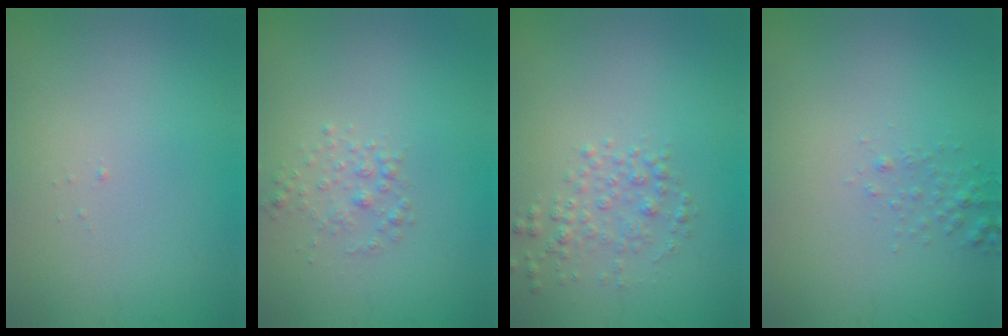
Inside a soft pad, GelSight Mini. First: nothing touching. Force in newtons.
{"total": 1.3, "press": 1.3, "slide": 0.0}
{"total": 1.9, "press": 1.9, "slide": 0.0}
{"total": 0.9, "press": 0.9, "slide": 0.1}